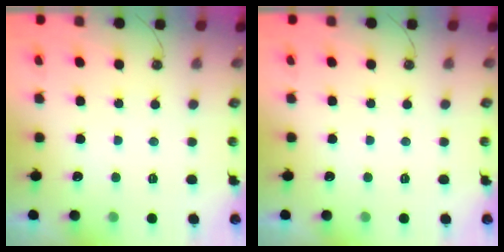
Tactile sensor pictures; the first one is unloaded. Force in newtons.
{"total": 0.0}